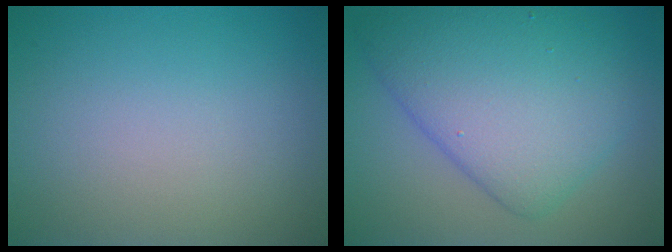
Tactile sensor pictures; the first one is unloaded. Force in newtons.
{"total": 8.5, "press": 8.5, "slide": 0.4}